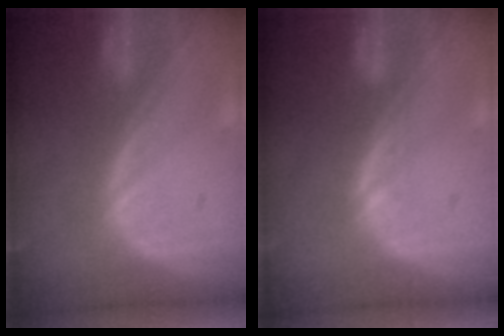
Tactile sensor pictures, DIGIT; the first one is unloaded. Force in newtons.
{"total": 1.0, "press": 1.0, "slide": 0.2}